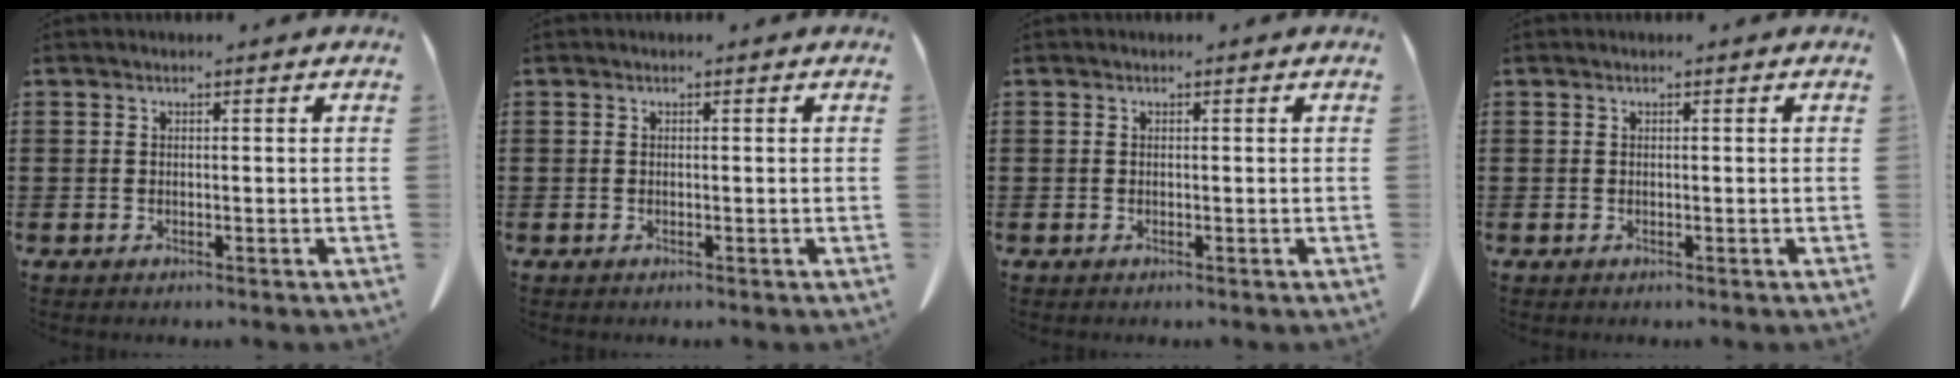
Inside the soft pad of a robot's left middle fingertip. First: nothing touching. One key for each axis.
{"total": 0.0}
{"total": 0.0}
{"total": 0.0}